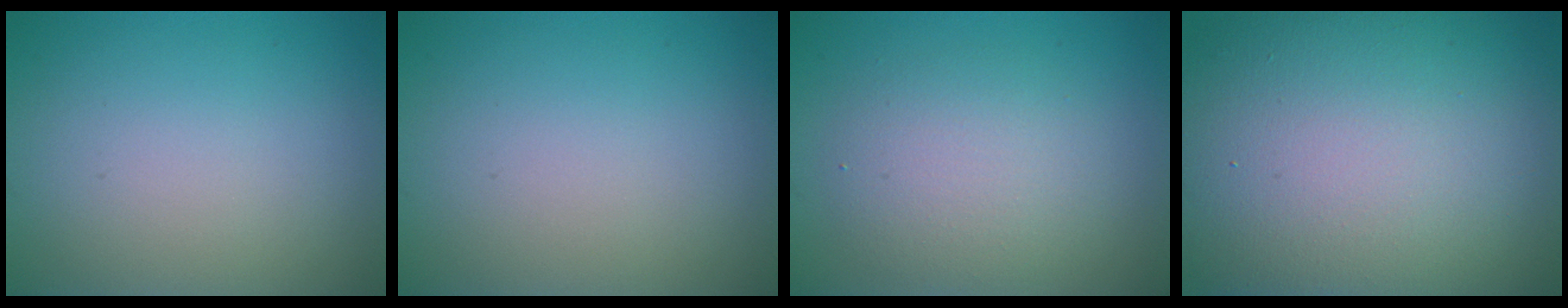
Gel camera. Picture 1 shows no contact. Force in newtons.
{"total": 0.0}
{"total": 3.9, "press": 3.9, "slide": 0.1}
{"total": 19.2, "press": 19.2, "slide": 1.4}